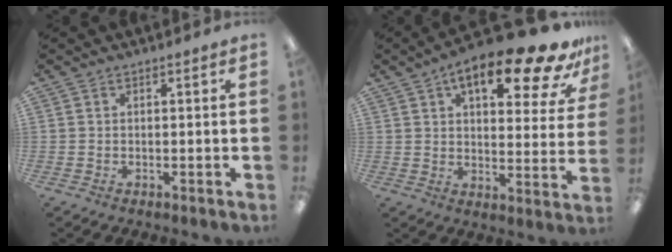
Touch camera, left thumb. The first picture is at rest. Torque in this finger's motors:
{"motor_torque": [0.40, 0.49, 1.58, -1.19, 0.28]}